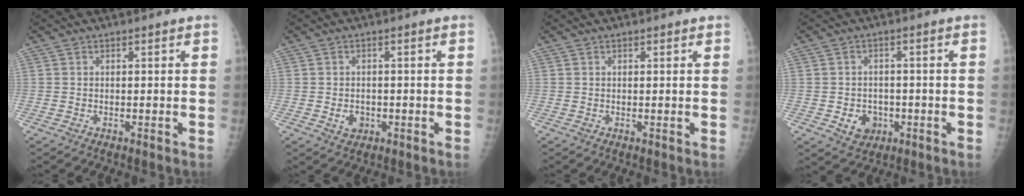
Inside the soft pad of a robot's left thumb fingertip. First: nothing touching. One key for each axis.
{"total": 3.0, "fx": -0.9, "fy": 2.4, "fz": 1.6, "tx": -0.014, "ty": 0.003, "tz": -0.007}
{"total": 0.7, "fx": 0.4, "fy": 0.3, "fz": 0.5, "tx": -0.006, "ty": 0.000, "tz": 0.004}
{"total": 5.2, "fx": -1.7, "fy": 4.3, "fz": 2.4, "tx": -0.015, "ty": 0.010, "tz": -0.018}